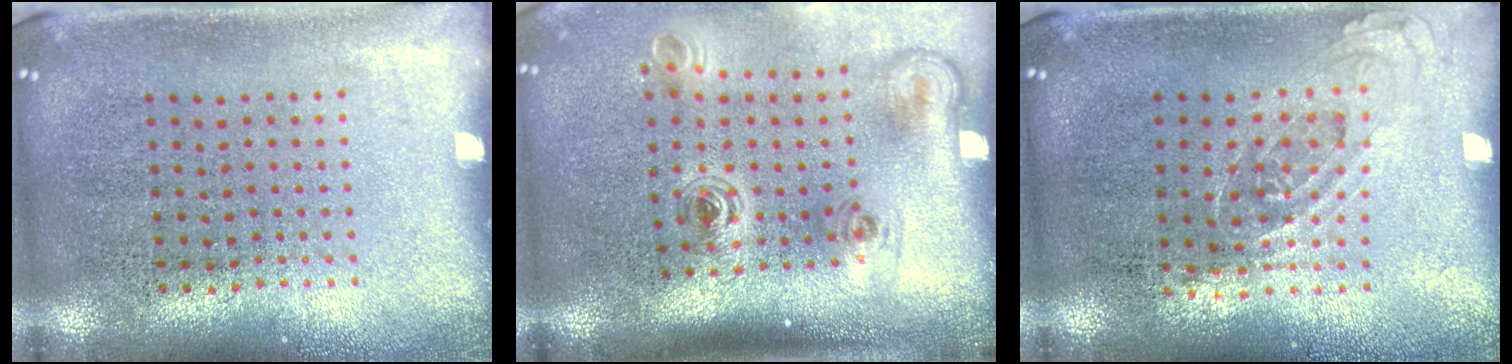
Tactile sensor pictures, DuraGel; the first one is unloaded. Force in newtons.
{"total": 2.3, "press": 1.4, "slide": 1.8}
{"total": 0.7, "press": 0.5, "slide": 0.4}